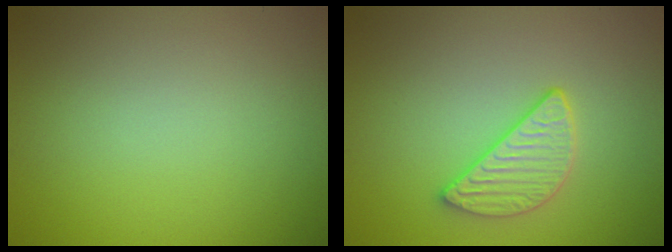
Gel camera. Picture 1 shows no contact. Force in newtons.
{"total": 2.9, "press": 2.6, "slide": 1.3}